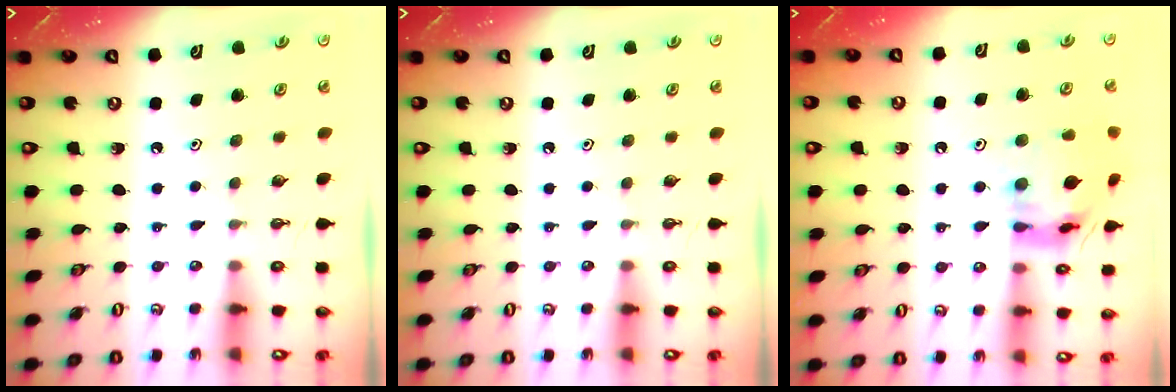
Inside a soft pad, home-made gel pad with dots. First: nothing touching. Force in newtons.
{"total": 0.0}
{"total": 16.9, "press": 16.8, "slide": 1.7}